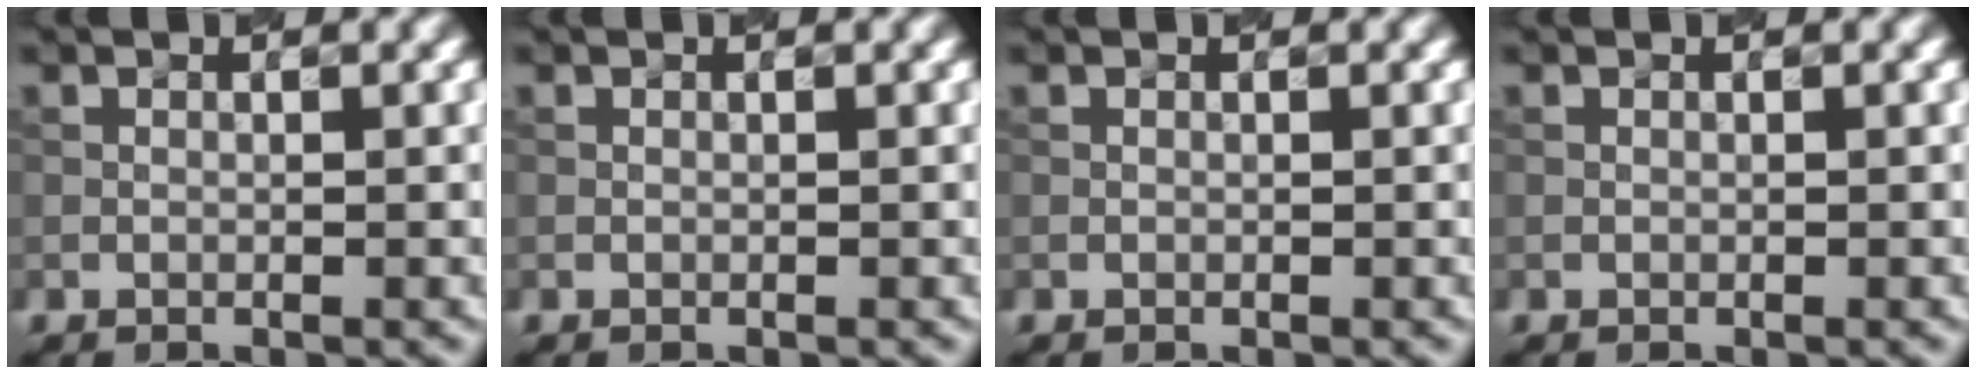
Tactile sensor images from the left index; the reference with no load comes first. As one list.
[{"total": 0.0}, {"total": 0.0}, {"total": 0.0}]